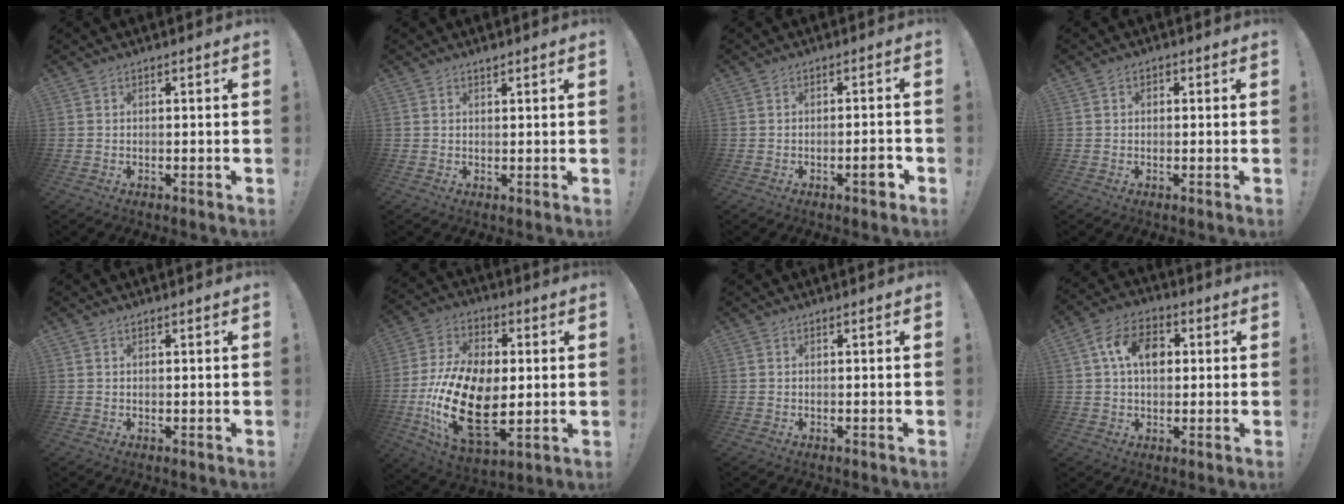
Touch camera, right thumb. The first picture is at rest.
{"total": 1.0, "force": [0.9, 0.1, 0.4], "torque": [-0.001, -0.004, 0.016]}
{"total": 3.9, "force": [-2.1, 1.0, 3.2], "torque": [-0.040, 0.008, -0.035]}
{"total": 1.2, "force": [-0.3, 1.1, 0.5], "torque": [-0.002, 0.002, -0.008]}
{"total": 0.6, "force": [0.5, 0.1, 0.4], "torque": [-0.001, -0.003, 0.008]}
{"total": 24.2, "force": [-3.5, 14.2, 19.2], "torque": [-0.391, 0.009, -0.050]}
{"total": 0.0}
{"total": 11.1, "force": [2.5, 7.6, 7.7], "torque": [-0.119, 0.014, 0.047]}